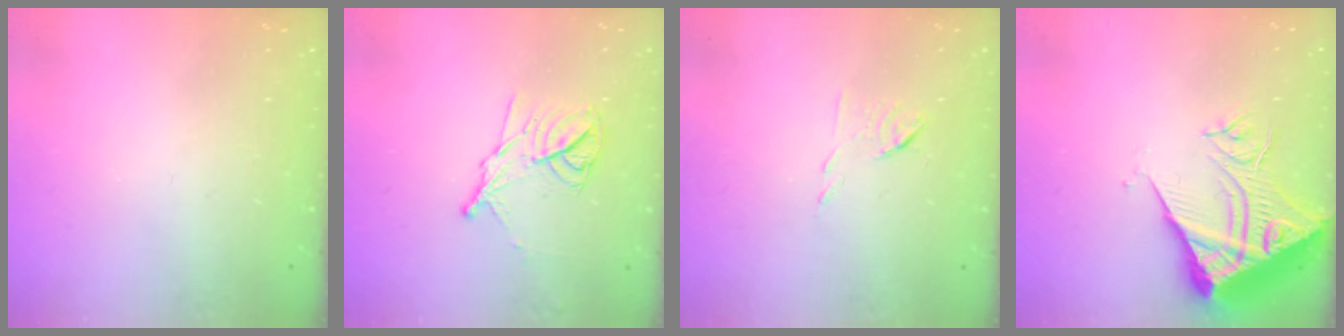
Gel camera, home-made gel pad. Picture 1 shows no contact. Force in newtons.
{"total": 11.4, "press": 11.4, "slide": 0.3}
{"total": 6.0, "press": 6.0, "slide": 0.7}
{"total": 11.1, "press": 11.0, "slide": 1.3}